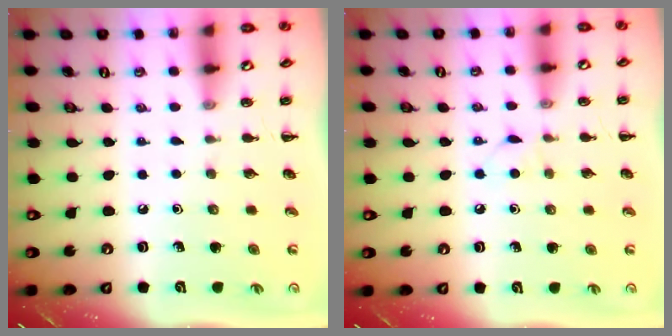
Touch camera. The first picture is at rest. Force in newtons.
{"total": 4.6, "press": 4.4, "slide": 1.3}